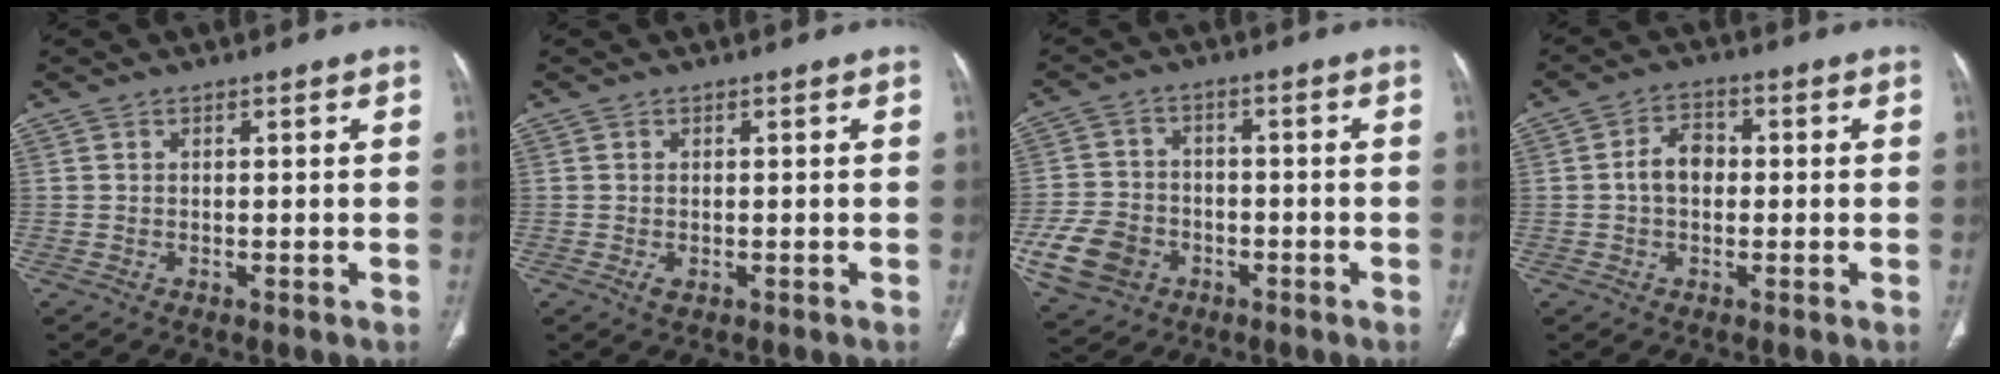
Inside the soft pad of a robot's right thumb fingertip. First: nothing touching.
{"total": 1.4, "force": [-0.5, 0.8, 1.1], "torque": [-0.023, -0.001, -0.007]}
{"total": 10.9, "force": [-4.3, 8.5, 5.3], "torque": [-0.093, 0.019, -0.071]}
{"total": 5.3, "force": [-0.1, 3.8, 3.7], "torque": [-0.053, 0.017, -0.011]}